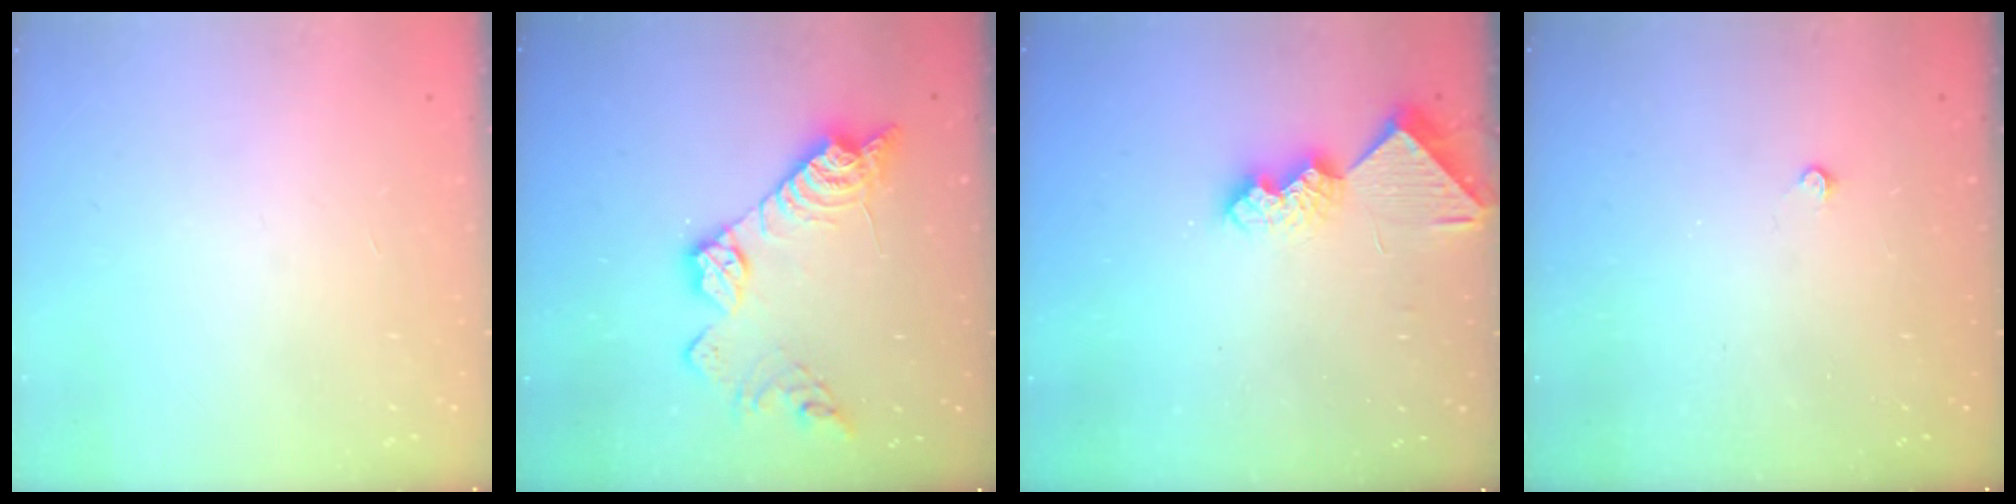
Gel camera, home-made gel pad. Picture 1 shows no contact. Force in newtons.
{"total": 15.8, "press": 15.8, "slide": 0.8}
{"total": 8.4, "press": 8.4, "slide": 0.4}
{"total": 2.0, "press": 1.9, "slide": 0.3}